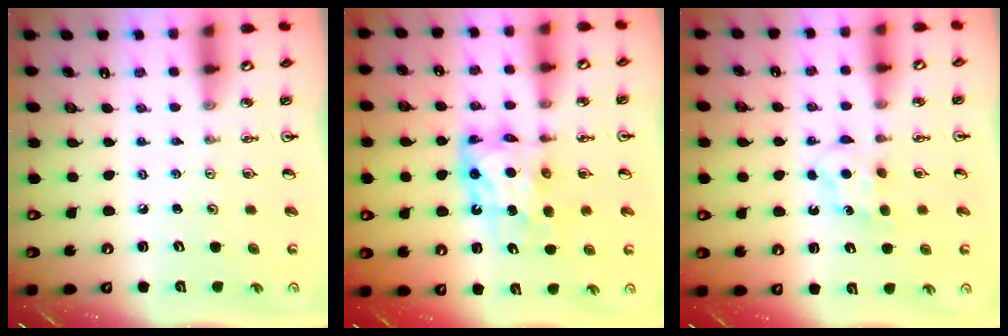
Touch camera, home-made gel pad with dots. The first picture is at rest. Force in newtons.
{"total": 9.5, "press": 9.5, "slide": 0.9}
{"total": 5.3, "press": 5.2, "slide": 0.6}